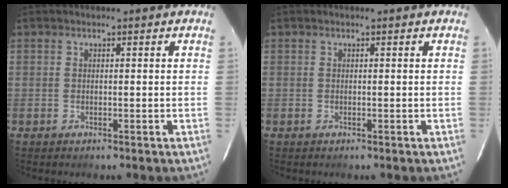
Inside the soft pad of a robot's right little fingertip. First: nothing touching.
{"total": 0.0}